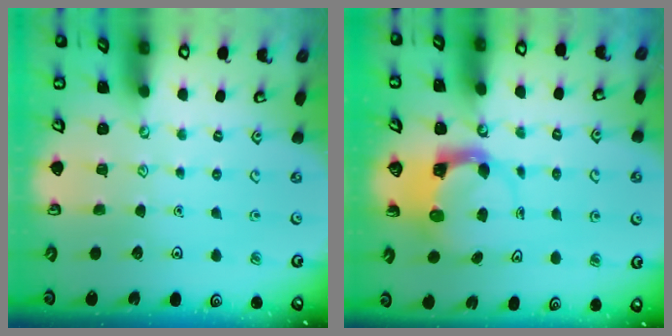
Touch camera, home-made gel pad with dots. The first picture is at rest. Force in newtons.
{"total": 3.6, "press": 3.5, "slide": 0.5}